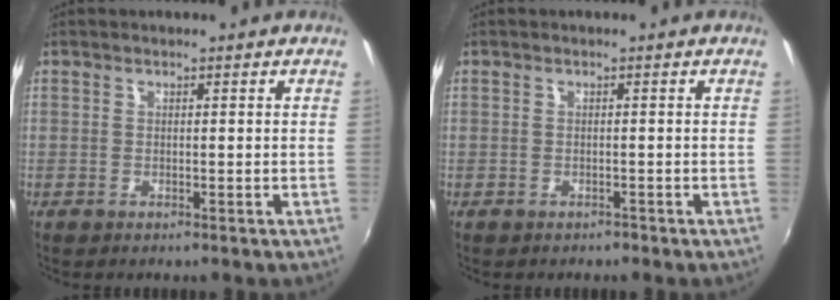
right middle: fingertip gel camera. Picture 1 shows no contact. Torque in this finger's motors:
{"motor_torque": [0.03, -0.15, -0.01, -0.01]}